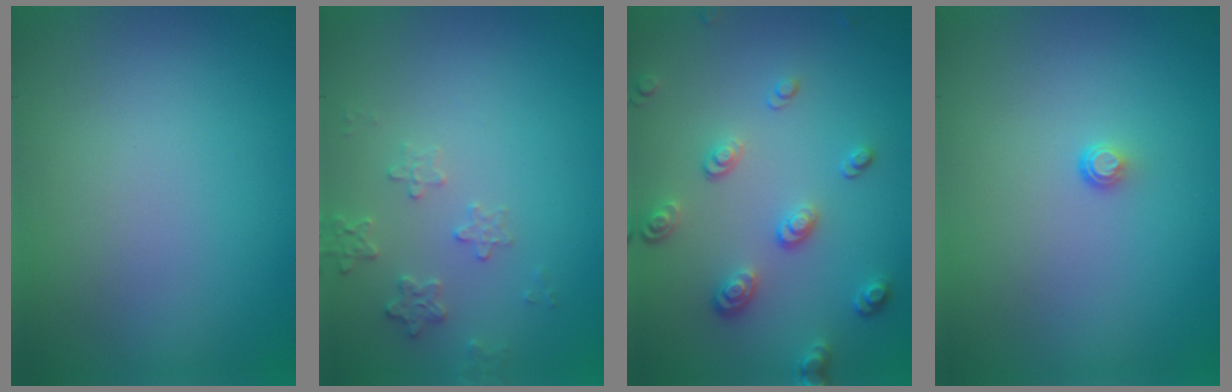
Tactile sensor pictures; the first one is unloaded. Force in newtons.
{"total": 1.9, "press": 1.8, "slide": 0.2}
{"total": 3.3, "press": 2.6, "slide": 2.0}
{"total": 0.7, "press": 0.4, "slide": 0.6}